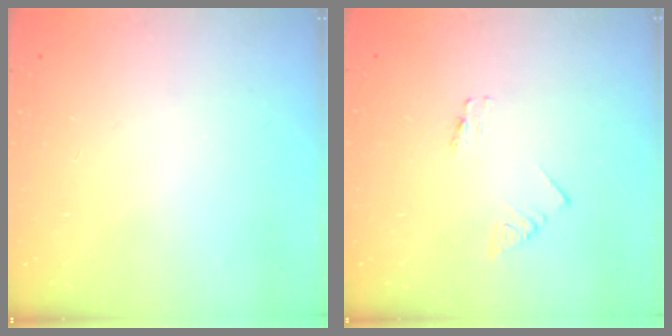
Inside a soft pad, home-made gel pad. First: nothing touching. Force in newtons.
{"total": 0.7, "press": 0.7, "slide": 0.1}